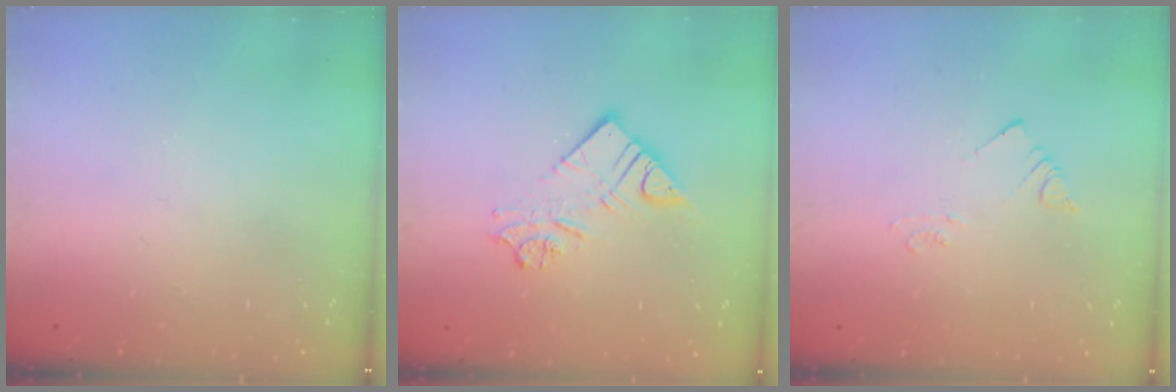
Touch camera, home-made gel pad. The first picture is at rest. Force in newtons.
{"total": 10.8, "press": 10.8, "slide": 1.1}
{"total": 2.1, "press": 2.1, "slide": 0.3}